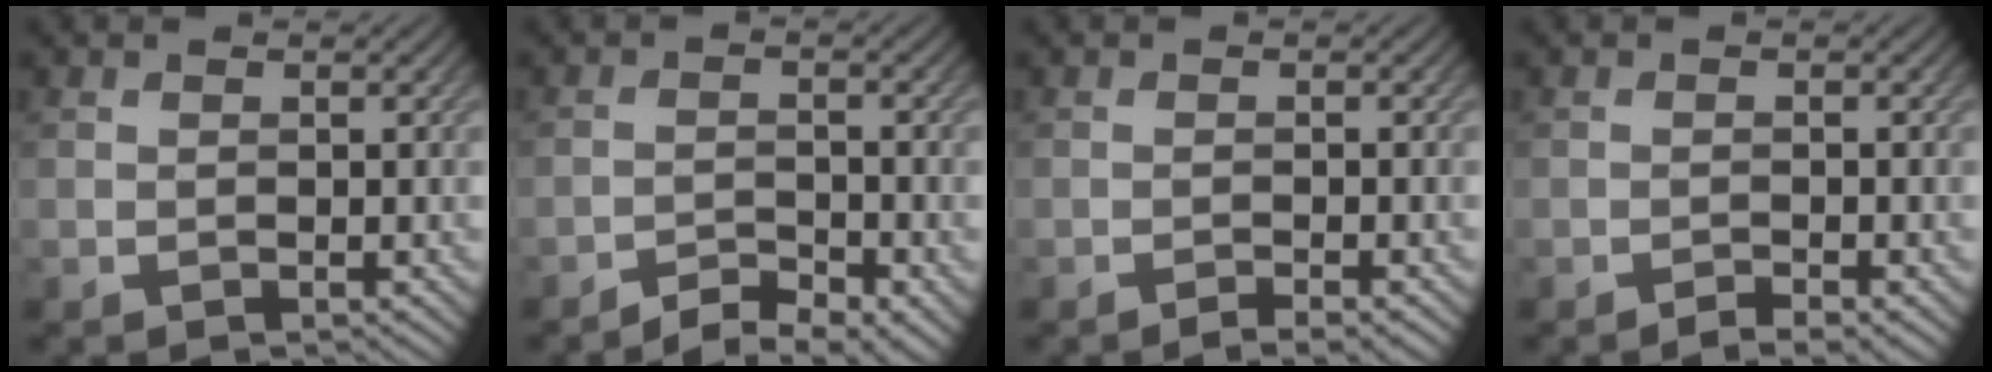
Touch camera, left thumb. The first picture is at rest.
{"total": 4.2, "force": [-3.4, 1.0, 2.3], "torque": [-0.039, -0.001, -0.056]}
{"total": 1.9, "force": [-1.3, 0.2, 1.3], "torque": [-0.016, 0.002, -0.024]}
{"total": 1.5, "force": [-1.1, 0.1, 1.0], "torque": [-0.015, 0.001, -0.021]}